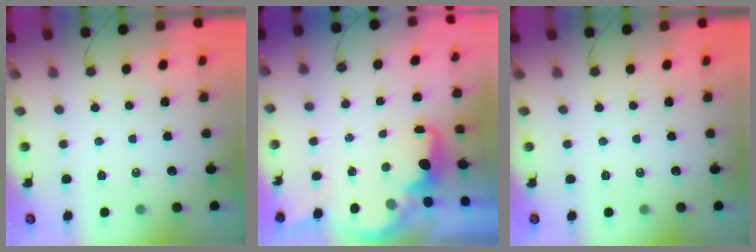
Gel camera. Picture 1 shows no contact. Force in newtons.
{"total": 2.2, "press": 2.1, "slide": 0.8}
{"total": 0.0}